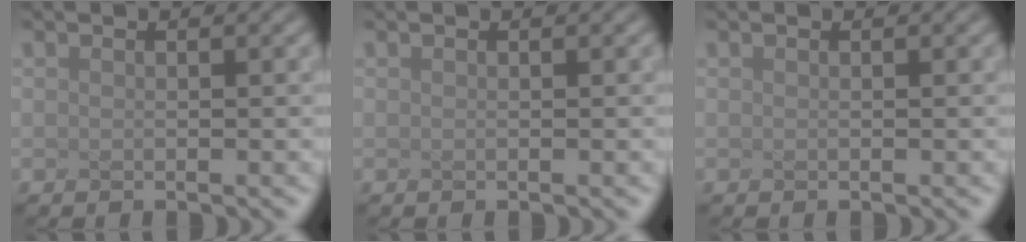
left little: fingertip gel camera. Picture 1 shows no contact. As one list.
[{"total": 0.0}, {"total": 0.0}]